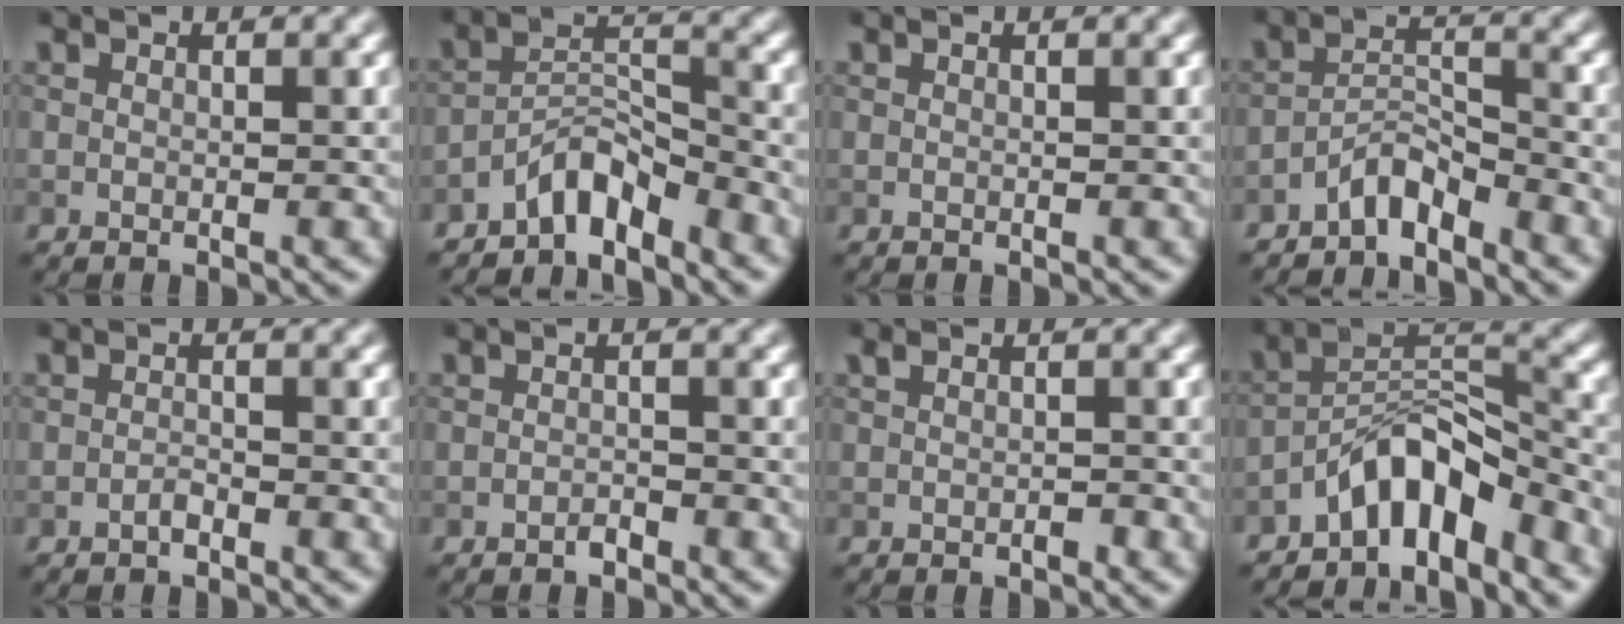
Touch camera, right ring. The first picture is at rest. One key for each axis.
{"total": 4.0, "fx": -3.3, "fy": 1.2, "fz": 1.9, "tx": -0.028, "ty": 0.018, "tz": -0.067}
{"total": 0.0}
{"total": 3.0, "fx": -2.6, "fy": 0.8, "fz": 1.3, "tx": -0.021, "ty": 0.016, "tz": -0.053}
{"total": 0.8, "fx": -0.6, "fy": 0.2, "fz": 0.5, "tx": -0.010, "ty": 0.003, "tz": -0.013}
{"total": 0.8, "fx": -0.7, "fy": 0.3, "fz": 0.3, "tx": -0.006, "ty": 0.002, "tz": -0.013}
{"total": 1.1, "fx": -0.1, "fy": 0.7, "fz": 0.8, "tx": -0.014, "ty": -0.002, "tz": -0.002}
{"total": 5.9, "fx": -4.3, "fy": 2.2, "fz": 3.3, "tx": -0.041, "ty": 0.015, "tz": -0.082}